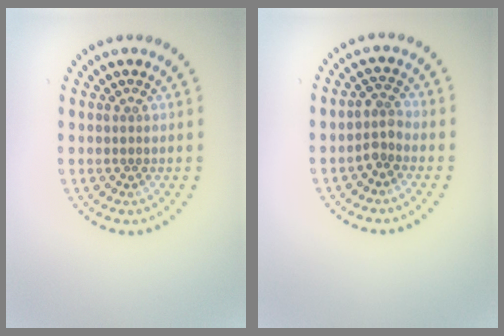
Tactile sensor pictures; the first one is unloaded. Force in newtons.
{"total": 1.9, "press": 1.5, "slide": 1.2}